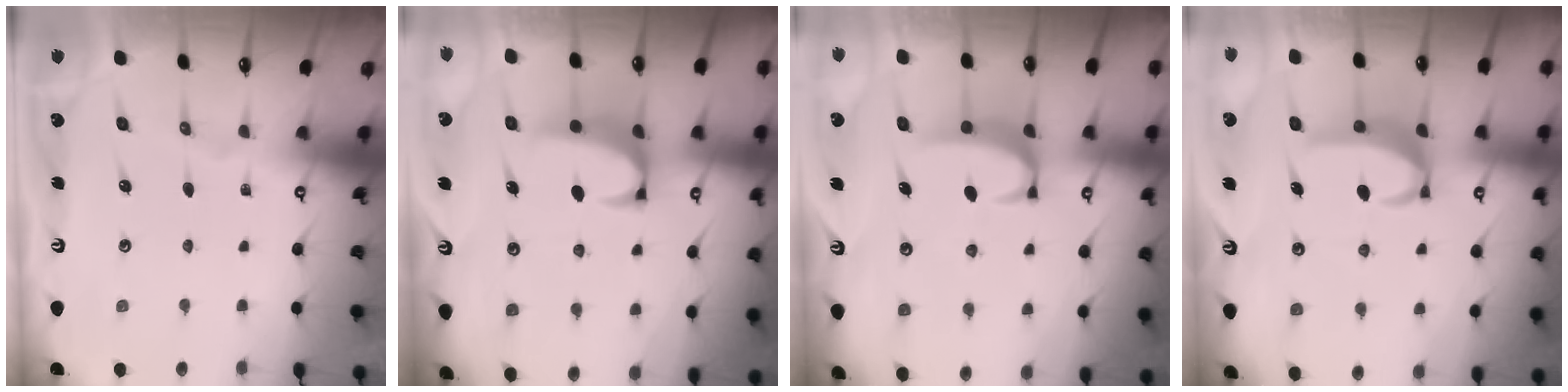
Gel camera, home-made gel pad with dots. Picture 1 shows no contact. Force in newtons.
{"total": 2.3, "press": 2.1, "slide": 1.0}
{"total": 2.7, "press": 2.7, "slide": 0.5}
{"total": 6.1, "press": 6.0, "slide": 0.6}